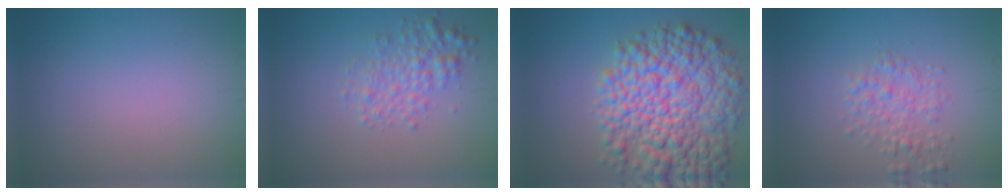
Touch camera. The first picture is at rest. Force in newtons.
{"total": 2.9, "press": 2.9, "slide": 0.0}
{"total": 11.6, "press": 11.6, "slide": 0.4}
{"total": 2.5, "press": 2.5, "slide": 0.1}